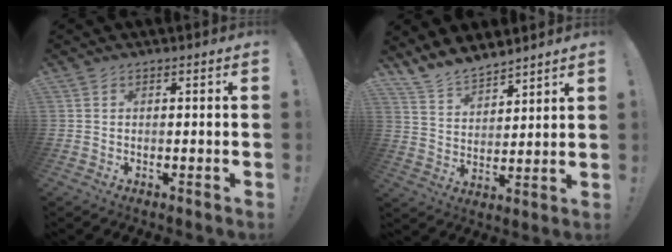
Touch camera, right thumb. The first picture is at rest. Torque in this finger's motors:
{"motor_torque": [0.02, 0.03, 0.13, 0.11, 0.14]}